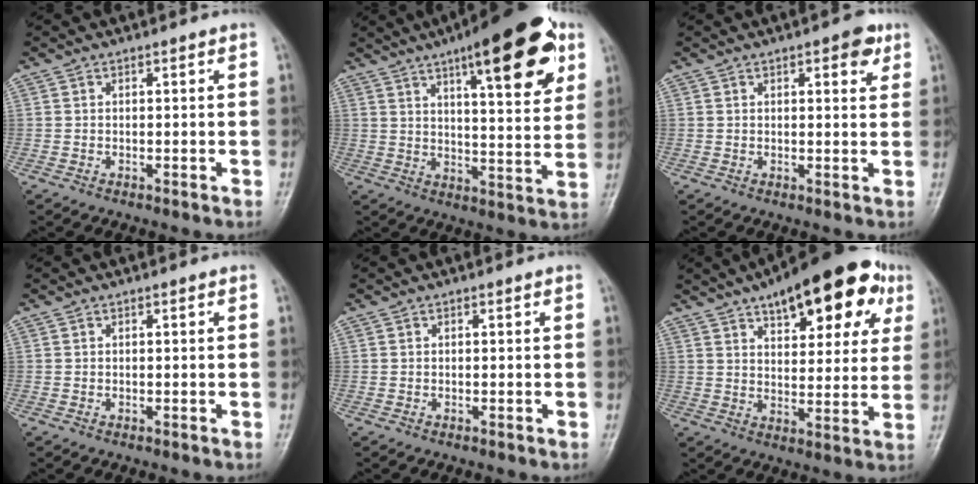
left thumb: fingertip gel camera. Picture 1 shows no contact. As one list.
[{"total": 20.5, "force": [10.6, 5.8, 16.6], "torque": [-0.207, -0.029, 0.149]}, {"total": 4.3, "force": [2.3, 1.7, 3.2], "torque": [-0.028, -0.007, 0.024]}, {"total": 0.0}, {"total": 0.0}, {"total": 21.2, "force": [11.2, 9.3, 15.5], "torque": [-0.178, -0.009, 0.156]}]